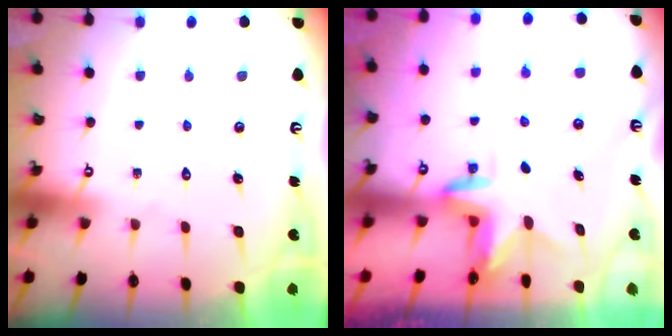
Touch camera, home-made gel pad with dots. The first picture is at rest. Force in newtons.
{"total": 3.2, "press": 3.1, "slide": 0.3}